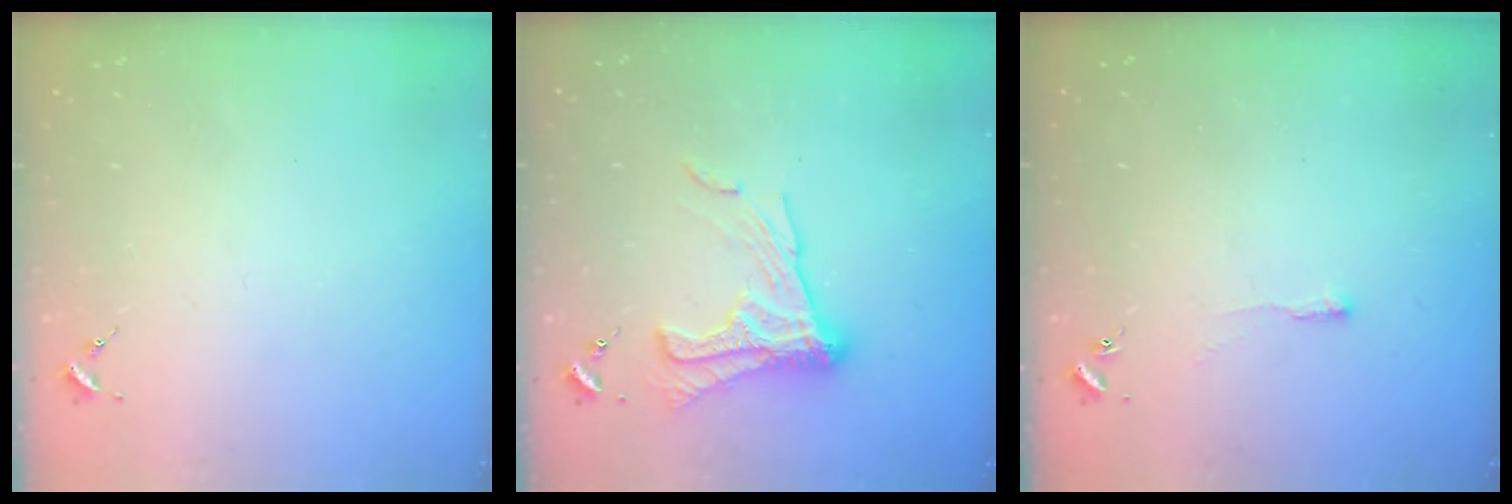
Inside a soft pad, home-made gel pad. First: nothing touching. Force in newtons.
{"total": 15.5, "press": 15.5, "slide": 0.8}
{"total": 2.5, "press": 2.5, "slide": 0.5}